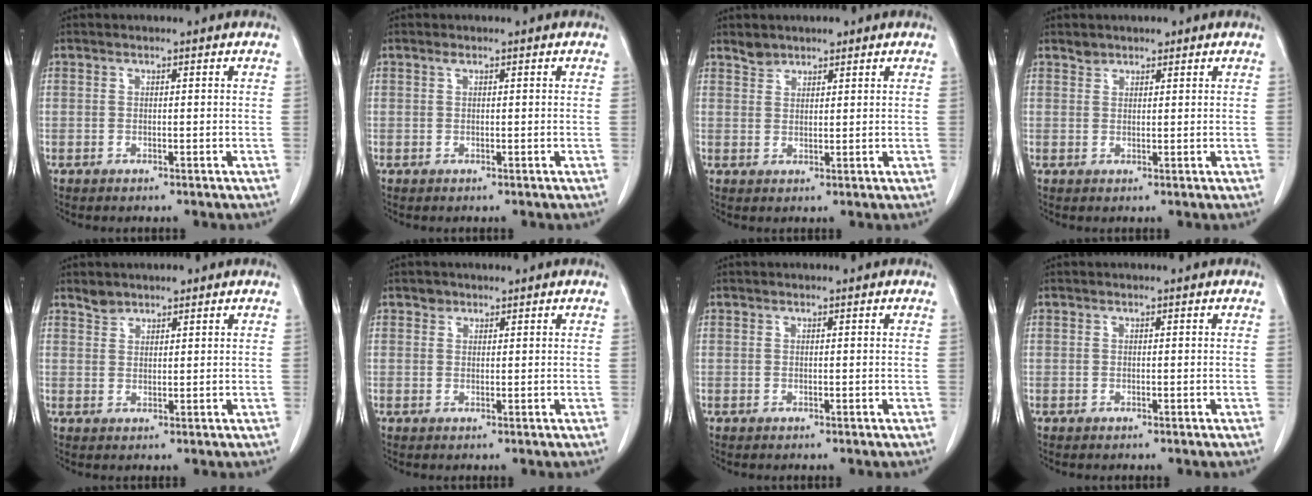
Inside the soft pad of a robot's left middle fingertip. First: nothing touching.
{"total": 0.6, "force": [0.4, 0.2, 0.4], "torque": [-0.010, 0.004, 0.007]}
{"total": 2.2, "force": [1.9, 1.1, 0.2], "torque": [-0.001, 0.005, 0.031]}
{"total": 1.4, "force": [1.1, 0.8, 0.1], "torque": [0.003, 0.000, 0.016]}
{"total": 2.2, "force": [1.9, 1.0, 0.5], "torque": [-0.007, 0.005, 0.033]}
{"total": 1.1, "force": [0.8, 0.7, 0.0], "torque": [0.005, -0.001, 0.009]}
{"total": 0.0}
{"total": 0.0}